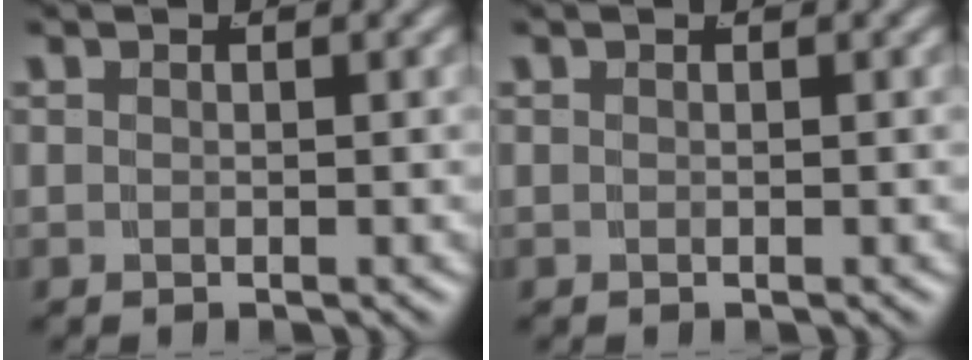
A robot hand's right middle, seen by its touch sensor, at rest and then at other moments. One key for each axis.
{"total": 0.0}